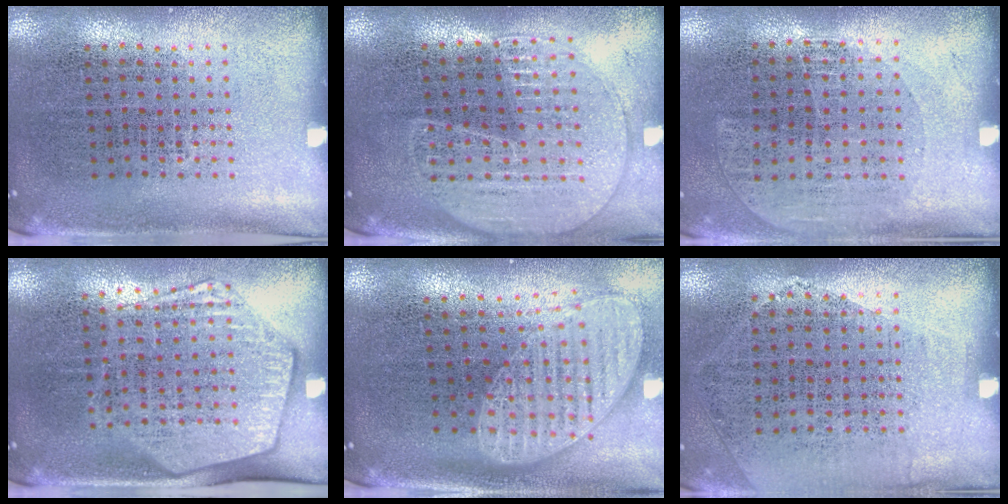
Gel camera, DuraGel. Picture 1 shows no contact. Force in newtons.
{"total": 1.8, "press": 1.7, "slide": 0.6}
{"total": 1.2, "press": 1.0, "slide": 0.7}
{"total": 1.9, "press": 1.7, "slide": 0.9}
{"total": 1.9, "press": 1.5, "slide": 1.2}
{"total": 1.2, "press": 0.9, "slide": 0.7}